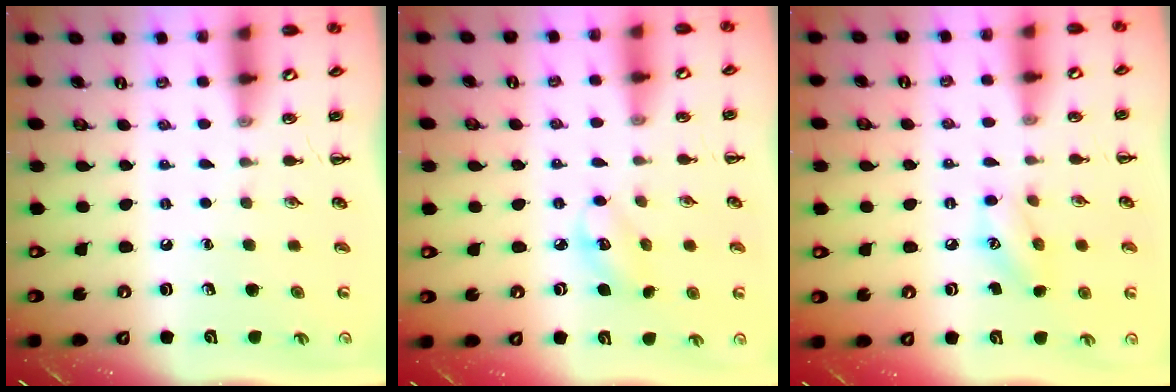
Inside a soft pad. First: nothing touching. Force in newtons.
{"total": 5.2, "press": 5.1, "slide": 0.9}
{"total": 7.7, "press": 7.6, "slide": 0.7}